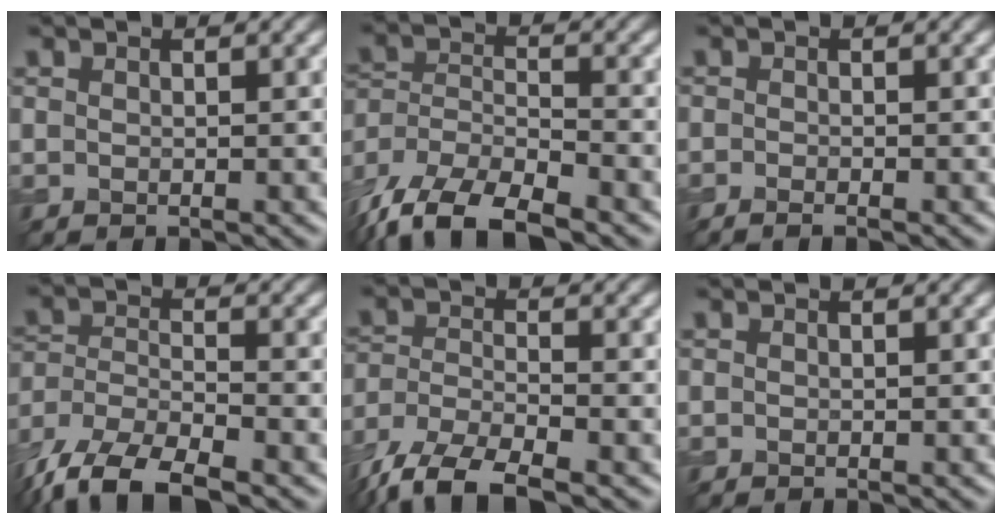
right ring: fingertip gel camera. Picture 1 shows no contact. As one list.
[{"total": 10.9, "force": [-8.2, 4.0, 5.9], "torque": [-0.114, -0.021, -0.149]}, {"total": 1.1, "force": [-0.7, 0.3, 0.9], "torque": [-0.013, -0.006, -0.013]}, {"total": 9.6, "force": [-7.0, 3.3, 5.6], "torque": [-0.116, -0.014, -0.136]}, {"total": 7.8, "force": [-5.8, 2.3, 4.7], "torque": [-0.090, -0.013, -0.119]}, {"total": 0.0}]